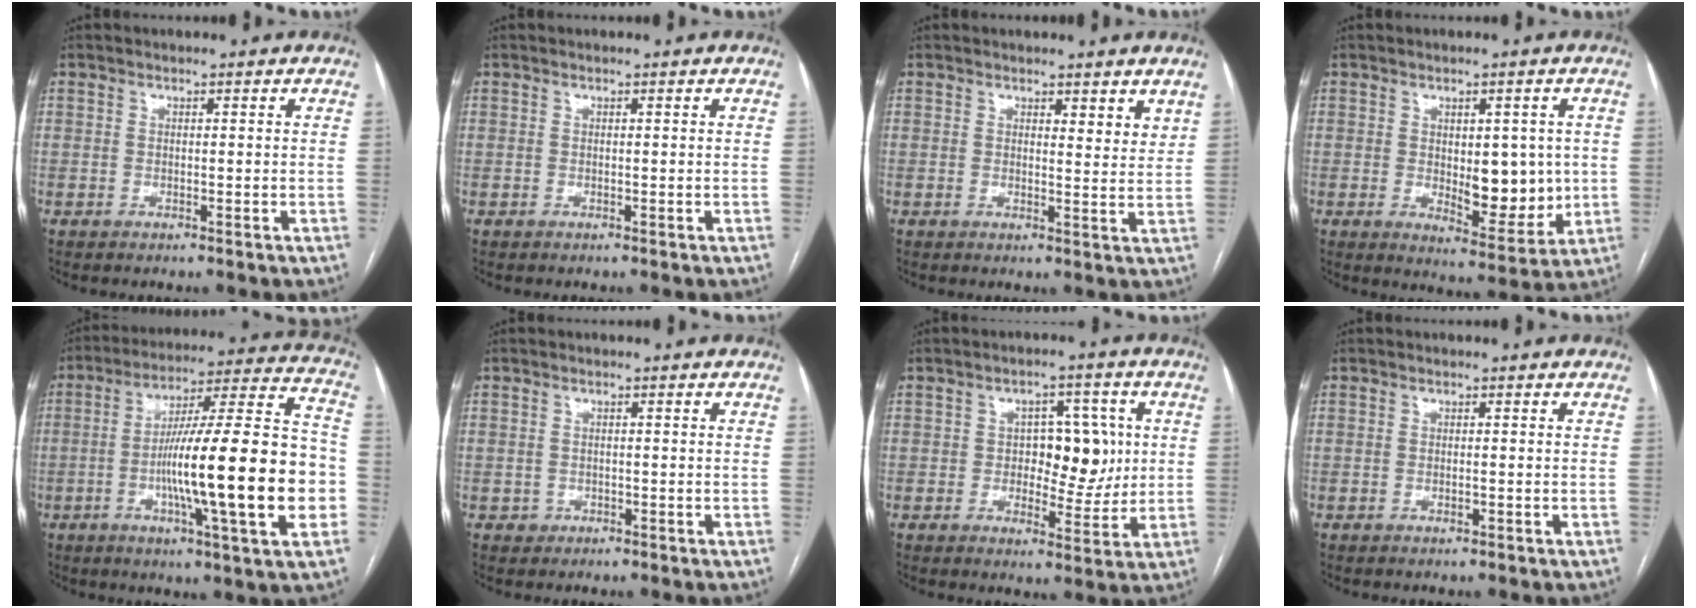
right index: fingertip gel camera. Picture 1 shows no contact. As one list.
[{"total": 0.0}, {"total": 3.4, "force": [2.7, 1.1, 1.8], "torque": [-0.021, -0.014, 0.034]}, {"total": 8.7, "force": [0.0, 4.0, 7.8], "torque": [-0.101, -0.005, 0.015]}, {"total": 23.6, "force": [-4.7, 1.4, 23.1], "torque": [-0.325, 0.009, -0.078]}, {"total": 1.4, "force": [-0.5, 1.4, 0.0], "torque": [-0.001, 0.004, -0.005]}, {"total": 8.3, "force": [0.8, 4.7, 6.8], "torque": [-0.084, 0.014, 0.019]}, {"total": 0.6, "force": [-0.2, 0.2, 0.6], "torque": [-0.011, -0.001, -0.002]}]